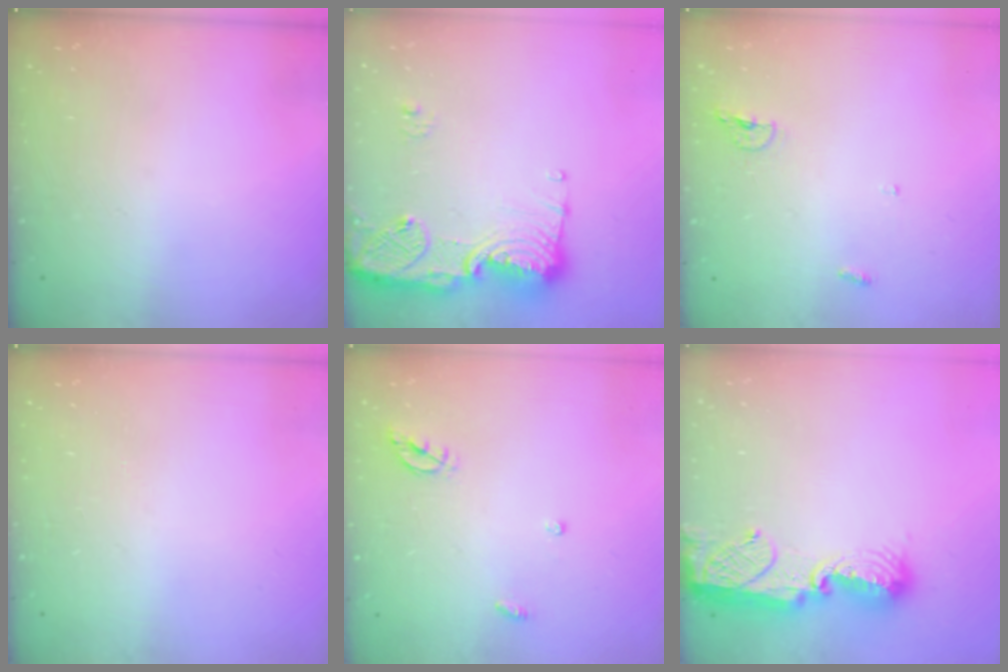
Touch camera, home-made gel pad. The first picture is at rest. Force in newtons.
{"total": 15.8, "press": 15.7, "slide": 1.4}
{"total": 3.9, "press": 3.8, "slide": 0.8}
{"total": 0.0}
{"total": 5.5, "press": 5.5, "slide": 0.2}
{"total": 11.0, "press": 11.0, "slide": 0.6}